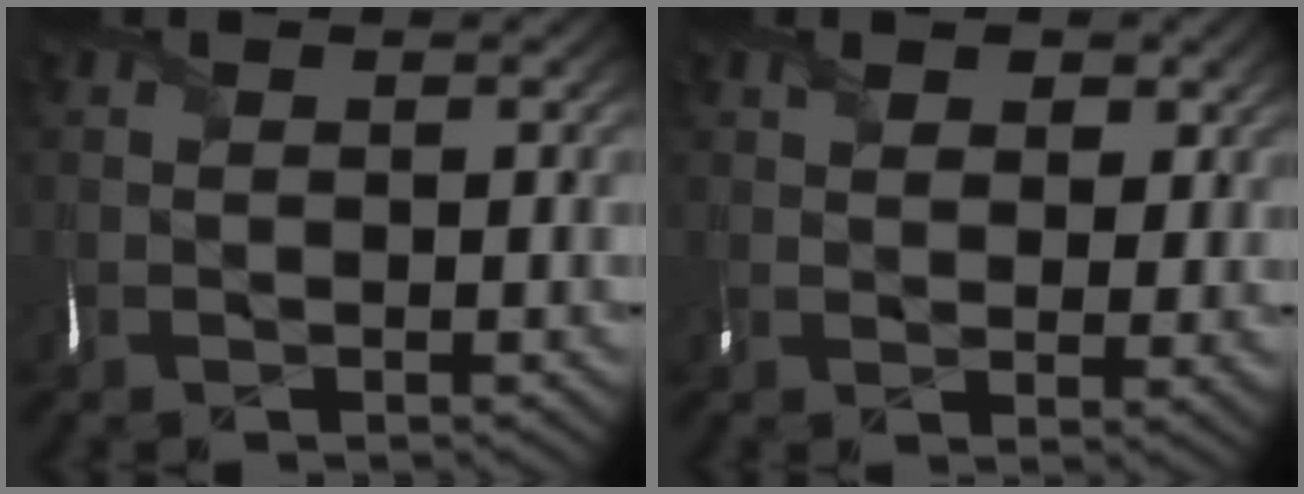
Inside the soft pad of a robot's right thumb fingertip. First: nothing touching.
{"total": 3.2, "force": [1.7, 2.2, 1.7], "torque": [-0.033, -0.007, 0.029]}